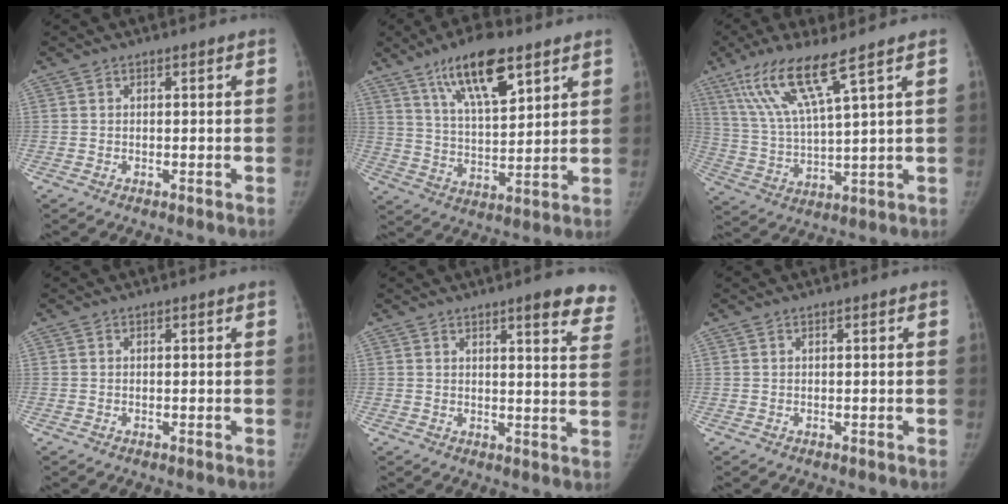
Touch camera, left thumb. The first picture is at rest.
{"total": 14.7, "force": [8.8, 5.0, 10.7], "torque": [-0.163, -0.037, 0.157]}
{"total": 12.4, "force": [7.5, 0.9, 9.9], "torque": [-0.214, -0.031, 0.155]}
{"total": 0.0}
{"total": 10.1, "force": [7.5, 2.3, 6.3], "torque": [-0.043, -0.036, 0.075]}
{"total": 0.0}